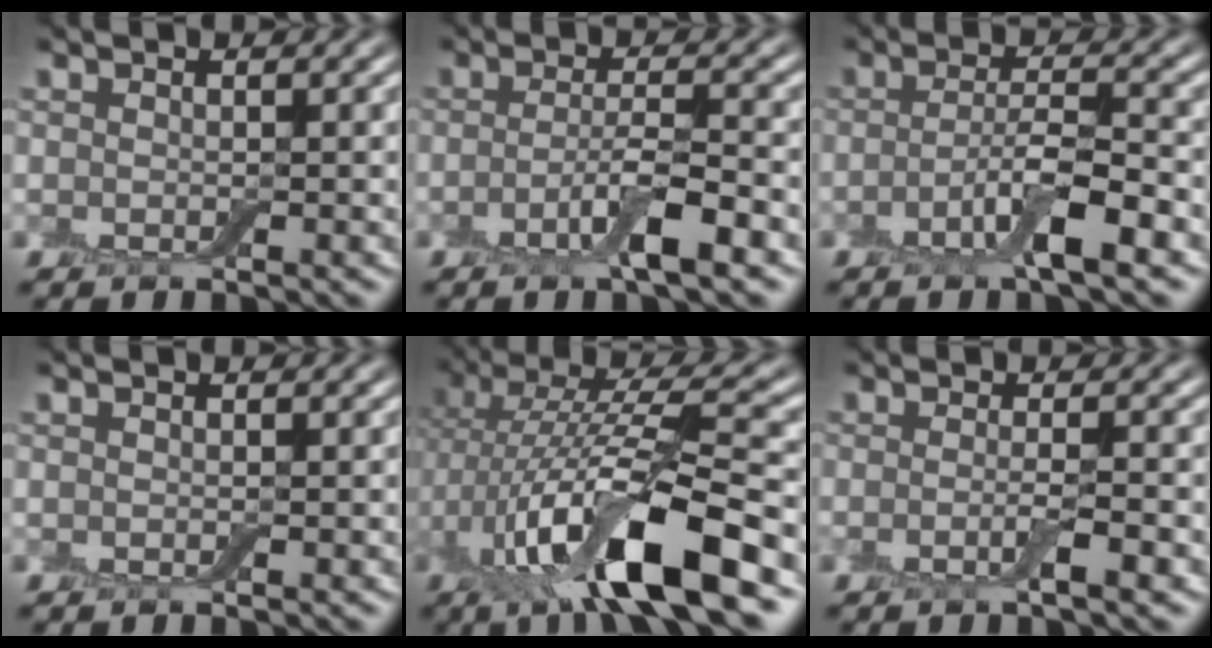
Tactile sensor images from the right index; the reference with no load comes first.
{"total": 4.0, "force": [-1.8, 0.7, 3.5], "torque": [-0.065, 0.006, -0.040]}
{"total": 4.4, "force": [-2.0, 0.7, 3.9], "torque": [-0.072, 0.007, -0.046]}
{"total": 0.0}
{"total": 11.8, "force": [-2.7, 3.5, 11.0], "torque": [-0.203, 0.008, -0.056]}
{"total": 2.2, "force": [-0.6, 0.3, 2.1], "torque": [-0.038, -0.005, -0.015]}